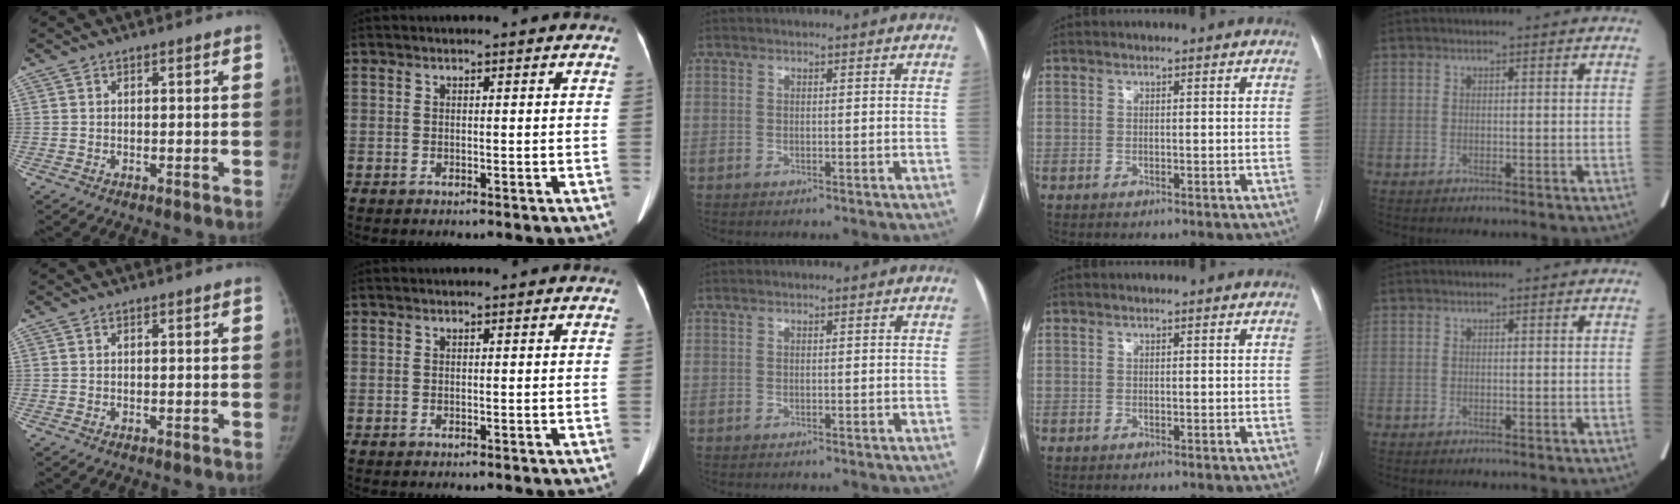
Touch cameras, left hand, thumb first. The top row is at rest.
{}